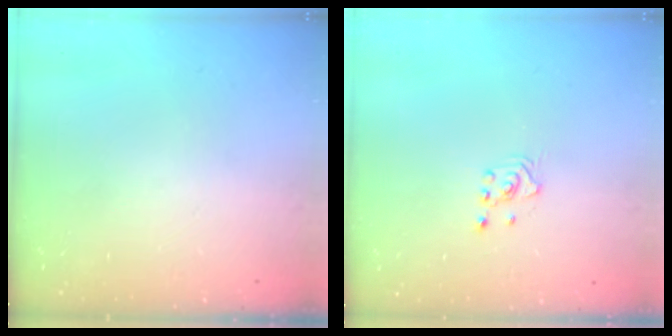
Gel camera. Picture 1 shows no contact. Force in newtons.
{"total": 1.6, "press": 1.5, "slide": 0.2}